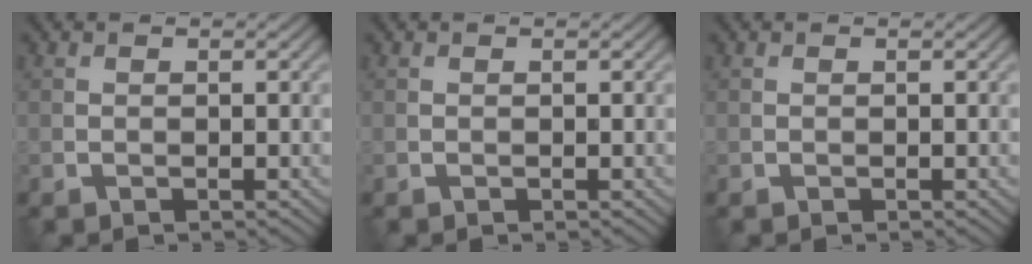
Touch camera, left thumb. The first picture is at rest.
{"total": 0.0}
{"total": 0.0}